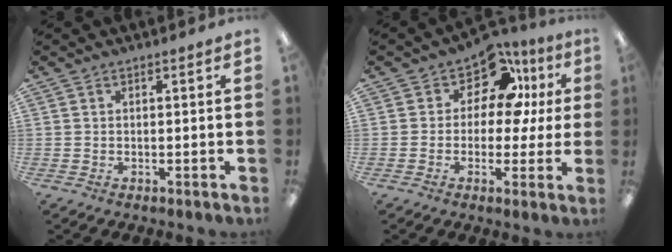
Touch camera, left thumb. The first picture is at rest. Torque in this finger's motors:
{"motor_torque": [-0.62, 0.79, -0.11, -0.20, 0.04]}